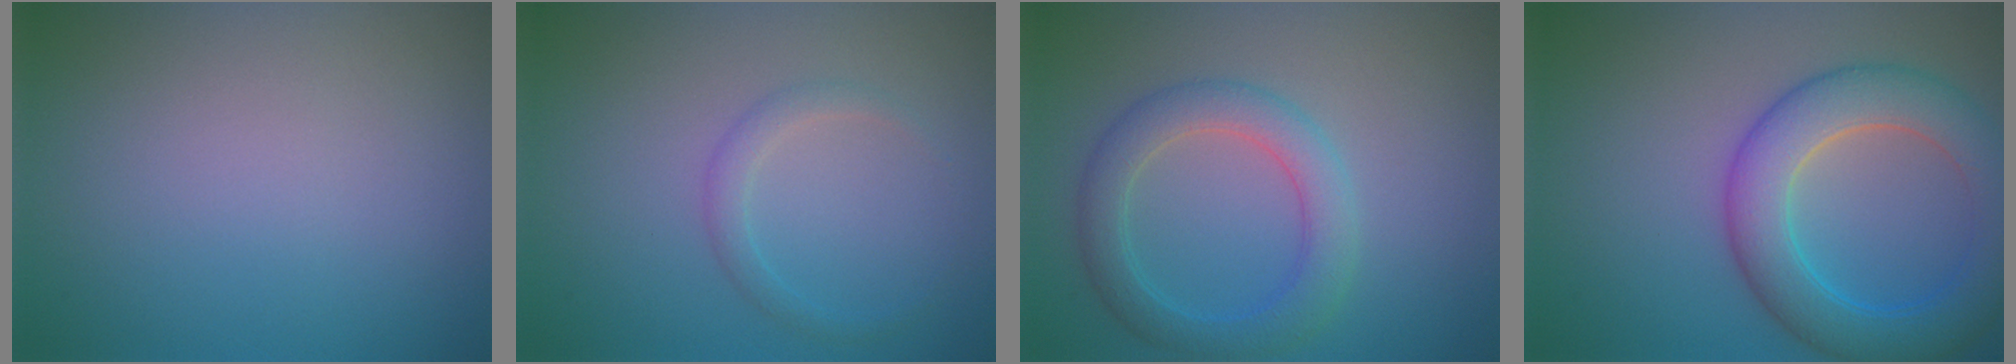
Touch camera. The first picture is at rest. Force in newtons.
{"total": 1.5, "press": 1.5, "slide": 0.1}
{"total": 4.1, "press": 4.1, "slide": 0.3}
{"total": 7.1, "press": 7.1, "slide": 0.3}